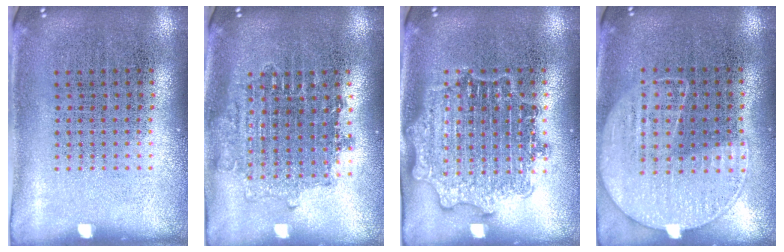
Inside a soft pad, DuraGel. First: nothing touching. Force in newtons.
{"total": 1.6, "press": 1.3, "slide": 0.9}
{"total": 2.0, "press": 2.0, "slide": 0.3}
{"total": 1.1, "press": 1.0, "slide": 0.6}